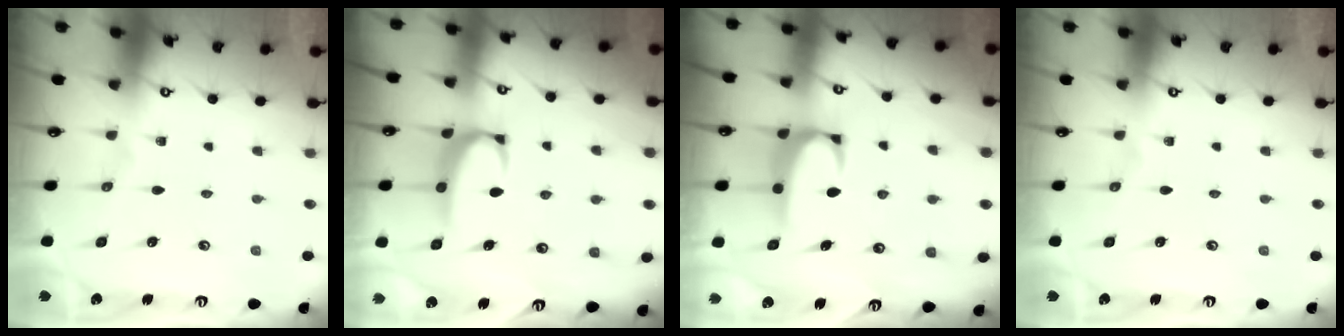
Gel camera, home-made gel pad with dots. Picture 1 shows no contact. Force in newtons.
{"total": 2.2, "press": 2.1, "slide": 0.6}
{"total": 1.9, "press": 1.9, "slide": 0.3}
{"total": 0.0}